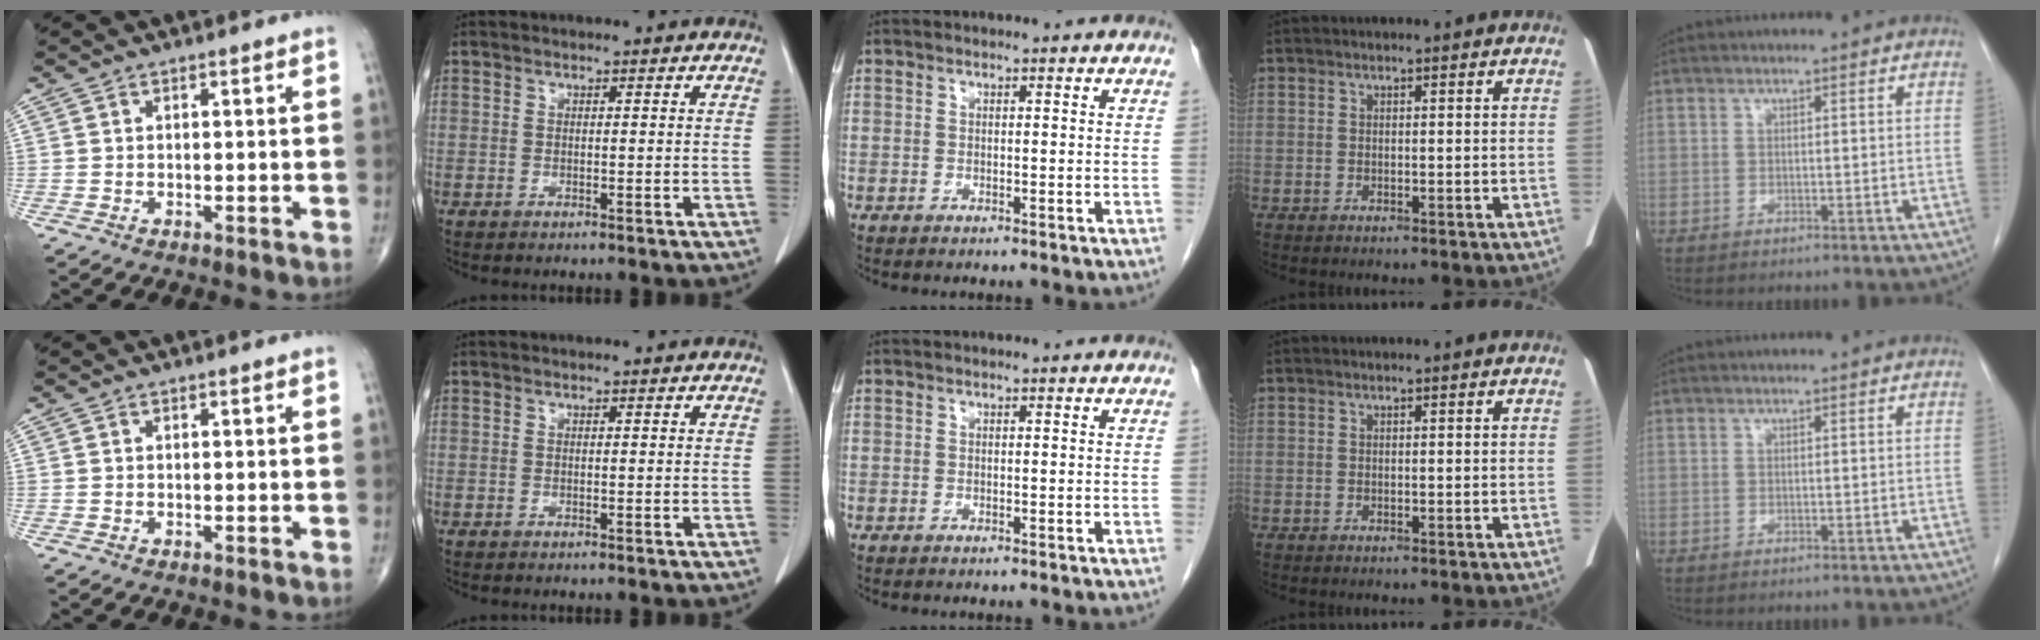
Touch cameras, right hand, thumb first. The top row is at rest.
{}